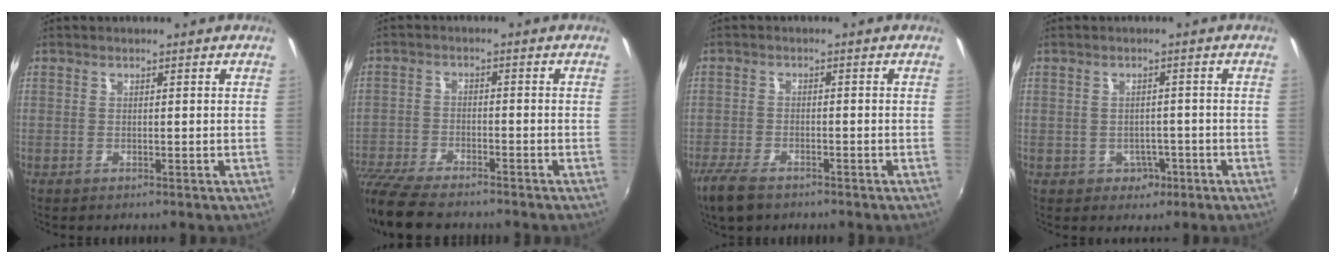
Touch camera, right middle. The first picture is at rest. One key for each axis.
{"total": 12.8, "fx": -11.0, "fy": 3.2, "fz": 5.8, "tx": -0.144, "ty": -0.036, "tz": -0.201}
{"total": 6.4, "fx": -4.9, "fy": 2.5, "fz": 3.4, "tx": -0.096, "ty": -0.018, "tz": -0.095}
{"total": 3.4, "fx": -1.4, "fy": 3.0, "fz": 0.8, "tx": -0.022, "ty": 0.006, "tz": -0.011}